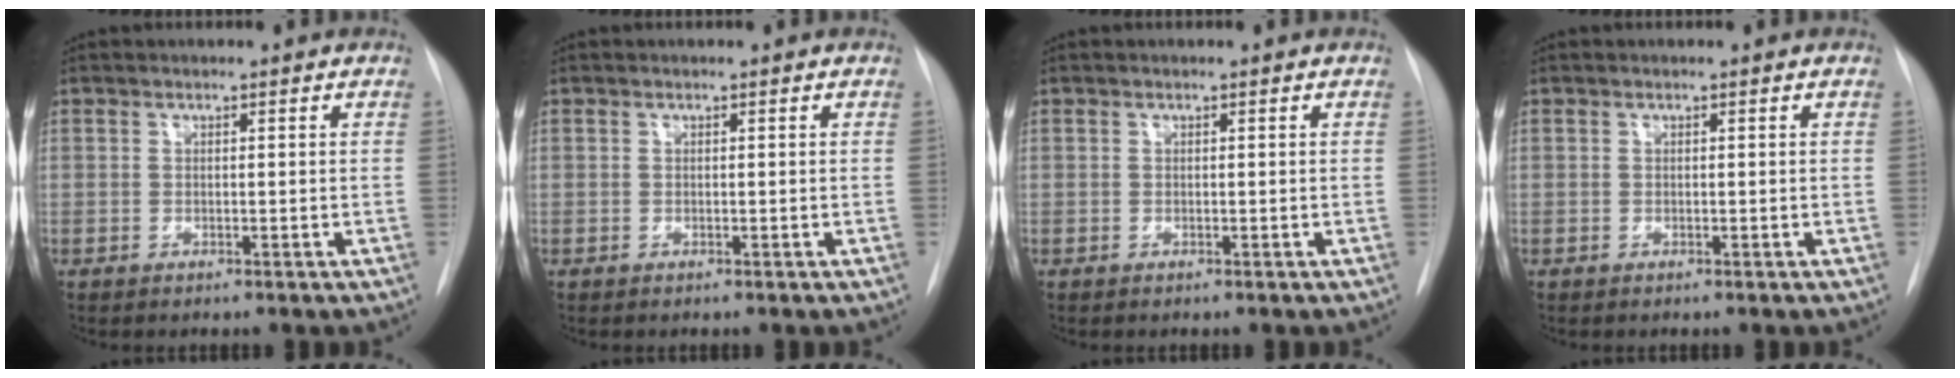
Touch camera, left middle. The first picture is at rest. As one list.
[{"total": 0.0}, {"total": 0.0}, {"total": 0.0}]